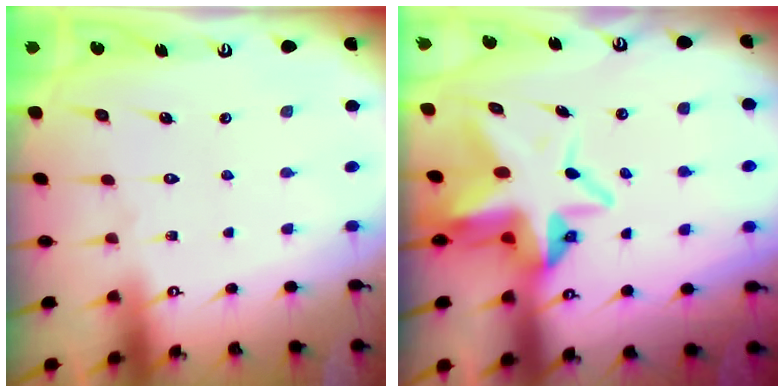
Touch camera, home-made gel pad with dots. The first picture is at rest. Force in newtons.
{"total": 10.1, "press": 9.9, "slide": 1.8}